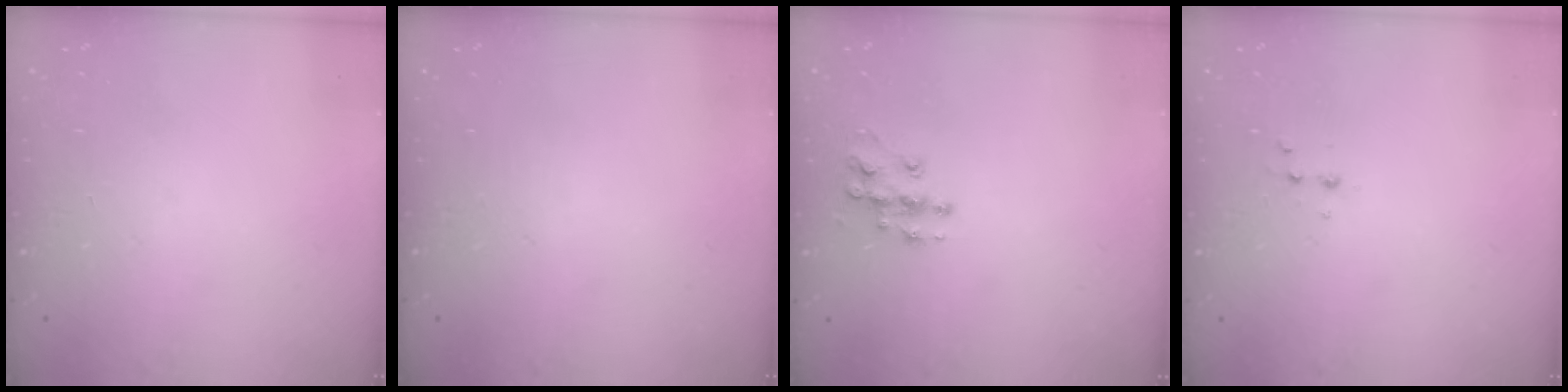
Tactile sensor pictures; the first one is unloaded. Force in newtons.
{"total": 0.0}
{"total": 9.4, "press": 9.4, "slide": 0.5}
{"total": 2.6, "press": 2.5, "slide": 0.8}